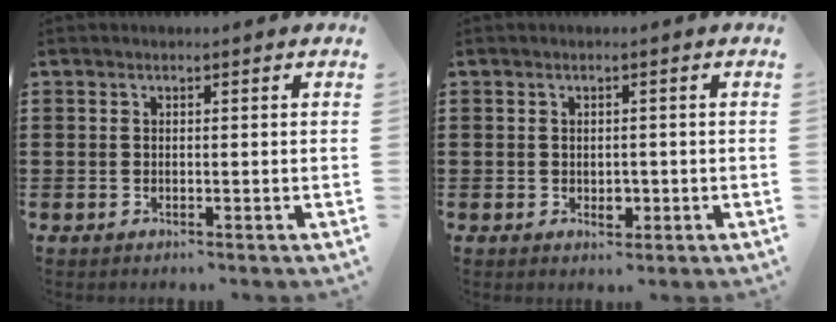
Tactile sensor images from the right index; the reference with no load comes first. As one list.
[{"total": 1.9, "force": [-0.4, 1.2, 1.3], "torque": [-0.025, 0.001, -0.006]}]